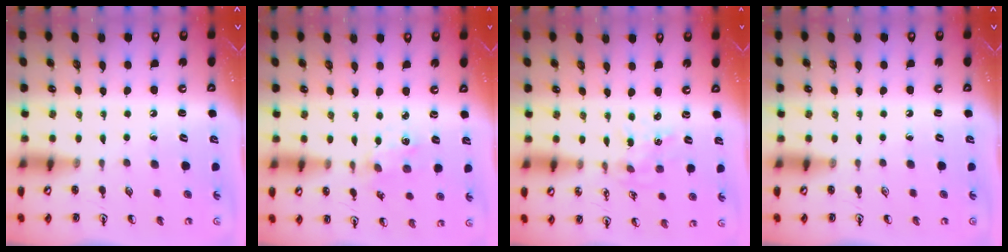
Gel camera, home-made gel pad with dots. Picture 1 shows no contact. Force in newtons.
{"total": 1.1, "press": 1.0, "slide": 0.2}
{"total": 0.0}
{"total": 0.0}